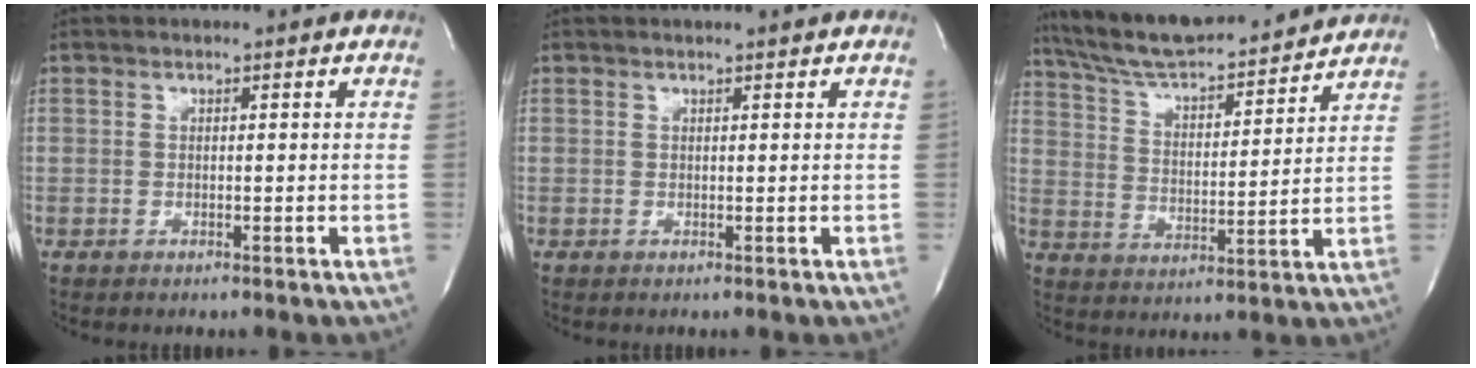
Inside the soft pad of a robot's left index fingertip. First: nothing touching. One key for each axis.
{"total": 1.7, "fx": 1.6, "fy": -0.2, "fz": 0.6, "tx": -0.009, "ty": 0.006, "tz": 0.021}
{"total": 18.8, "fx": 17.1, "fy": 2.4, "fz": 7.3, "tx": -0.127, "ty": 0.018, "tz": 0.271}